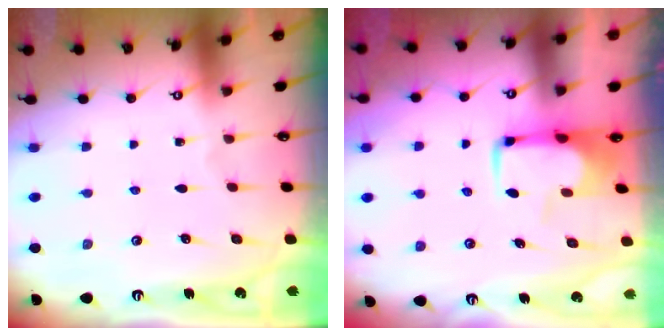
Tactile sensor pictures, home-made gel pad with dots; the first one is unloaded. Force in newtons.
{"total": 1.2, "press": 1.0, "slide": 0.5}